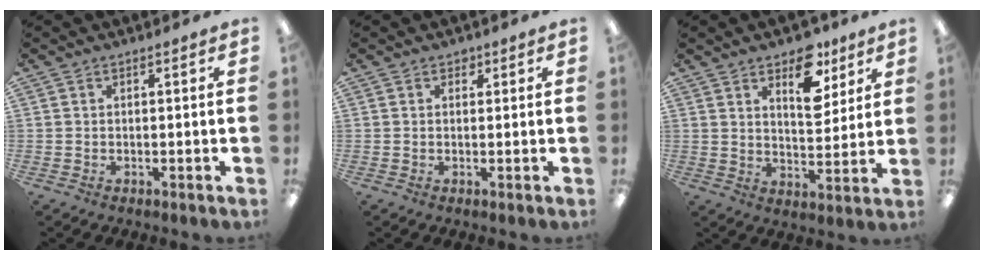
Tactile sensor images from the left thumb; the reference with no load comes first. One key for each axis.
{"total": 1.1, "fx": 0.7, "fy": 0.8, "fz": 0.3, "tx": 0.001, "ty": -0.001, "tz": 0.011}
{"total": 11.8, "fx": 7.3, "fy": 6.0, "fz": 7.1, "tx": -0.085, "ty": -0.038, "tz": 0.123}